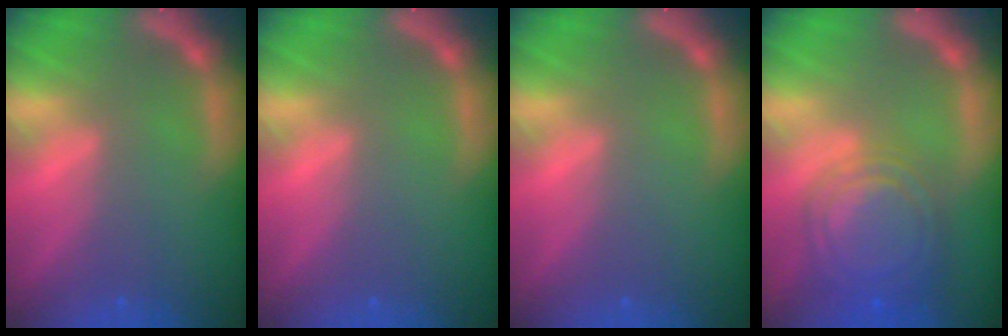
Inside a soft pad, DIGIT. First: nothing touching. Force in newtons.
{"total": 0.0}
{"total": 0.0}
{"total": 9.1}